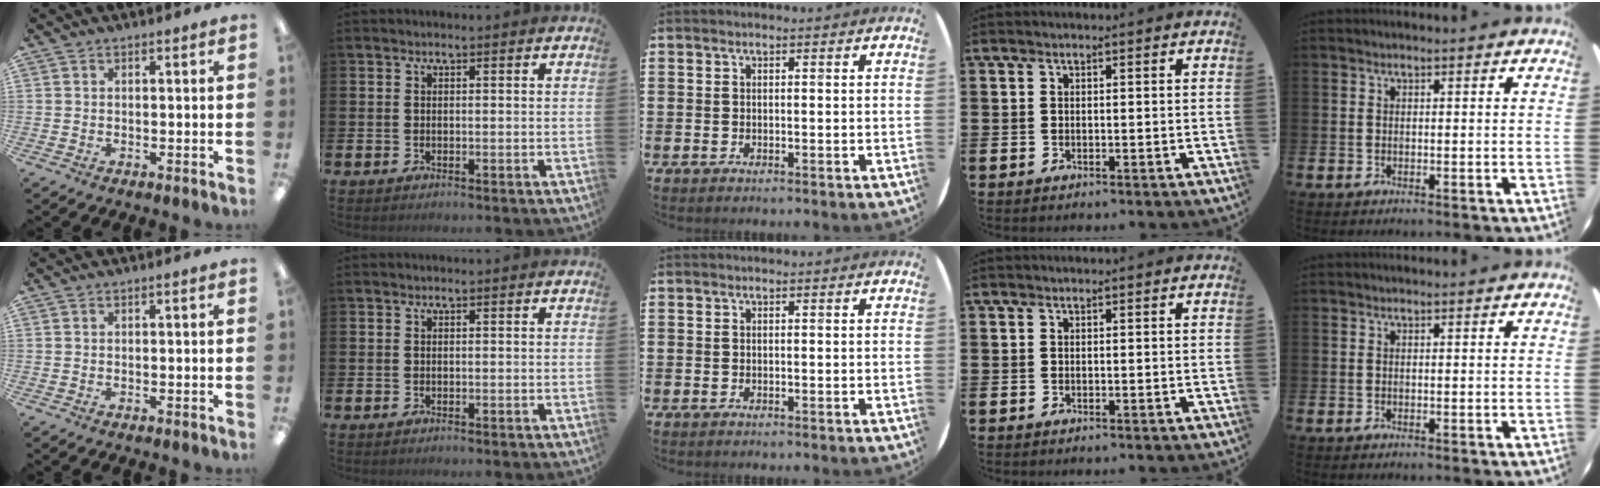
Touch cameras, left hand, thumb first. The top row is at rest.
{}